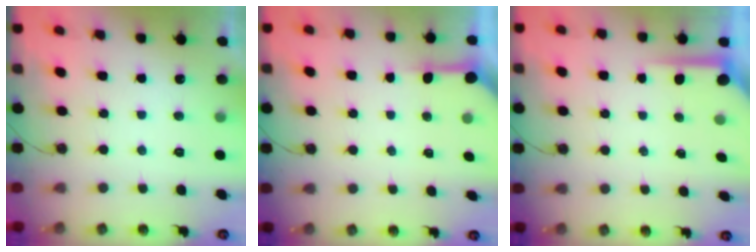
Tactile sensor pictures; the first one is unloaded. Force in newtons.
{"total": 3.8, "press": 3.8, "slide": 0.4}
{"total": 5.1, "press": 5.1, "slide": 0.5}